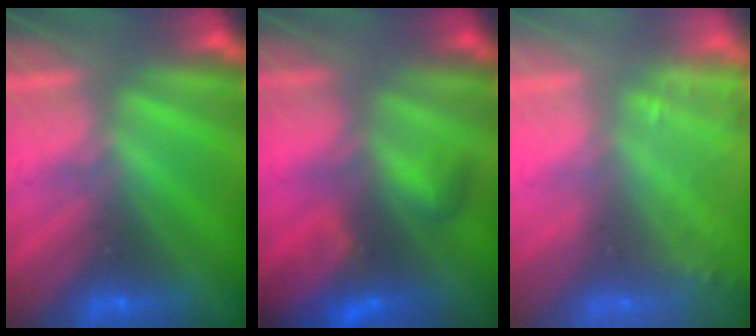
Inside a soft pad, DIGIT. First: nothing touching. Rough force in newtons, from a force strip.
{"total": 7.0}
{"total": 1.4}